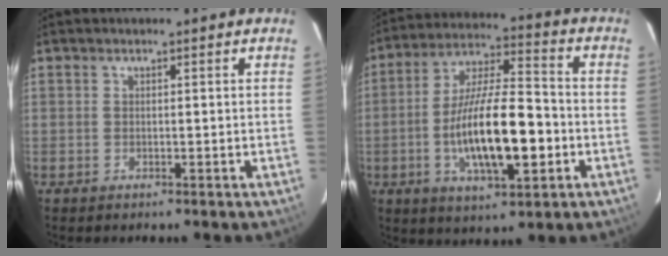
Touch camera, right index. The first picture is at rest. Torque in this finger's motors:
{"motor_torque": [1.45, -0.69, 1.05, 0.21]}